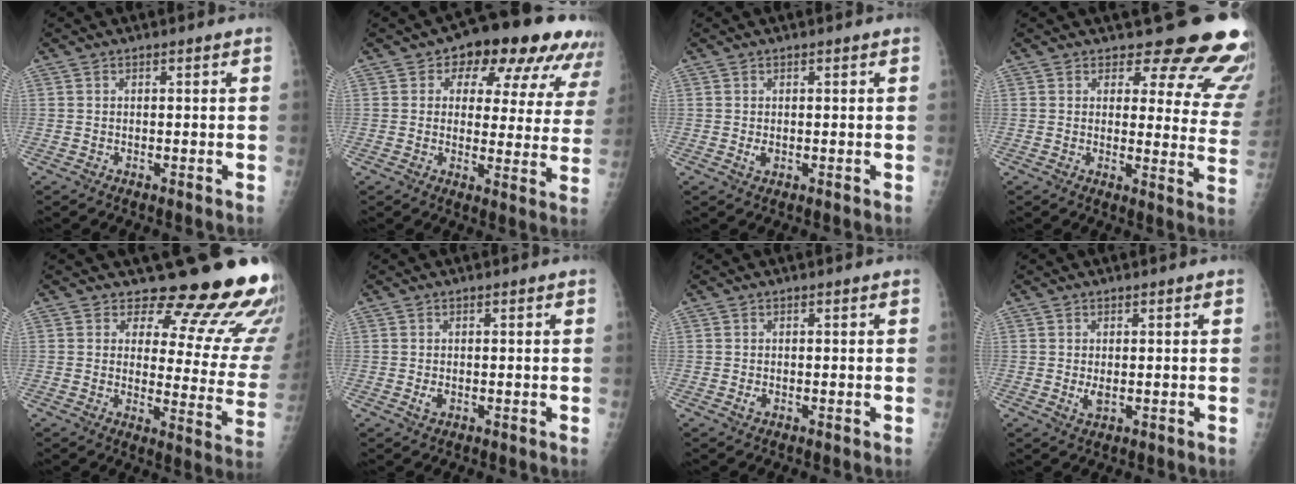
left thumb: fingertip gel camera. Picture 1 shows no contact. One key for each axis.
{"total": 17.3, "fx": 10.2, "fy": 9.4, "fz": 10.2, "tx": -0.078, "ty": -0.015, "tz": 0.114}
{"total": 1.7, "fx": 0.2, "fy": 0.9, "fz": 1.4, "tx": -0.020, "ty": -0.002, "tz": 0.007}
{"total": 17.5, "fx": 15.3, "fy": 5.7, "fz": 6.3, "tx": -0.026, "ty": -0.127, "tz": 0.156}
{"total": 18.3, "fx": 15.1, "fy": 6.6, "fz": 7.9, "tx": -0.045, "ty": -0.124, "tz": 0.167}
{"total": 1.7, "fx": 0.0, "fy": 0.9, "fz": 1.4, "tx": -0.020, "ty": -0.002, "tz": 0.003}
{"total": 1.2, "fx": 0.0, "fy": 0.7, "fz": 1.0, "tx": -0.015, "ty": 0.003, "tz": 0.002}
{"total": 2.3, "fx": 0.3, "fy": 1.0, "fz": 2.0, "tx": -0.034, "ty": -0.003, "tz": 0.009}